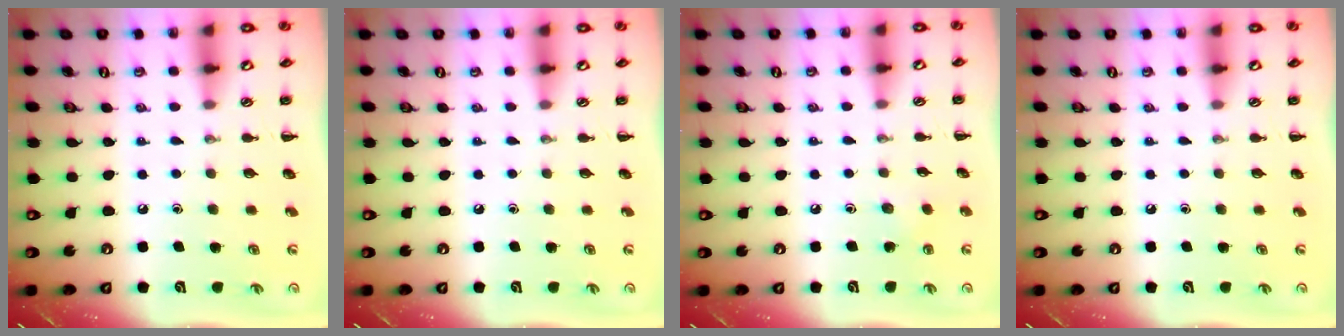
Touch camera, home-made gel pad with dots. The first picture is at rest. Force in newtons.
{"total": 0.0}
{"total": 4.3, "press": 4.0, "slide": 1.4}
{"total": 0.0}